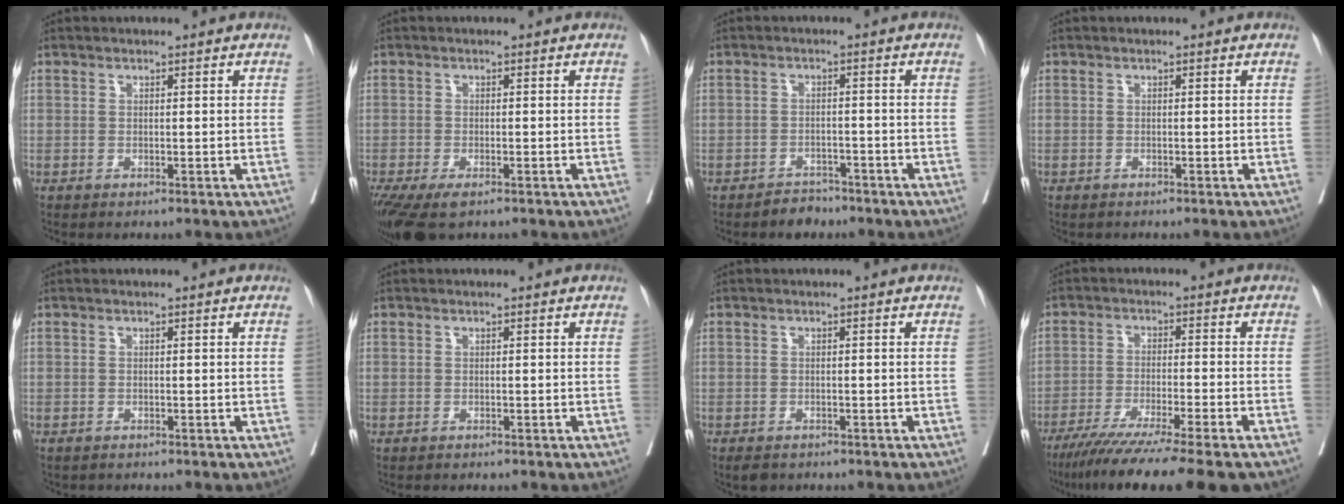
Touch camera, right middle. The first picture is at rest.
{"total": 8.0, "force": [-5.4, 3.0, 5.1], "torque": [-0.100, -0.020, -0.091]}
{"total": 2.8, "force": [-2.5, 1.4, 0.2], "torque": [-0.006, 0.004, -0.035]}
{"total": 0.9, "force": [-0.8, 0.2, 0.2], "torque": [-0.007, -0.001, -0.015]}
{"total": 1.5, "force": [-1.3, 0.6, 0.3], "torque": [-0.013, -0.003, -0.021]}
{"total": 0.6, "force": [-0.6, 0.3, 0.0], "torque": [-0.005, 0.002, -0.012]}
{"total": 2.8, "force": [-2.3, 1.2, 1.0], "torque": [-0.014, -0.004, -0.032]}
{"total": 14.8, "force": [-12.0, -1.1, 8.7], "torque": [-0.130, -0.052, -0.188]}